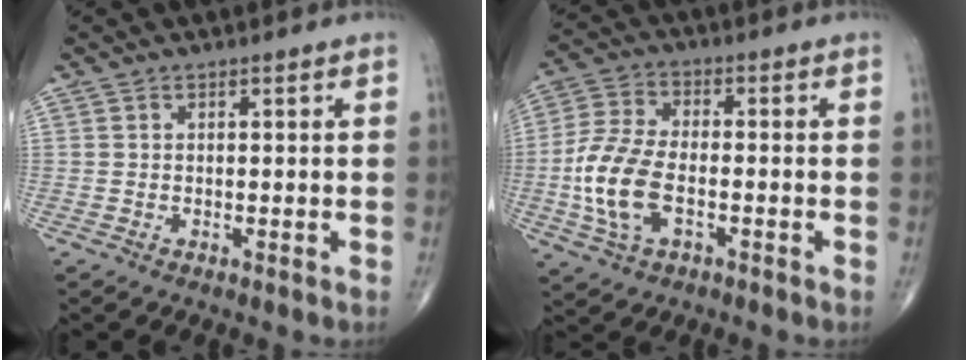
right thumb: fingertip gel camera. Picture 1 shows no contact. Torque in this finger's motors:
{"motor_torque": [-0.41, 0.63, 1.10, -0.07, 0.40]}